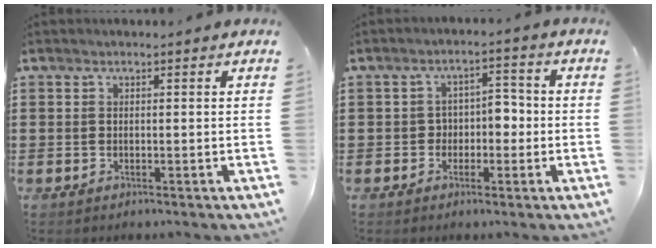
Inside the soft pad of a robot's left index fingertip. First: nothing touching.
{"total": 3.8, "force": [-1.0, 2.9, 2.2], "torque": [-0.044, 0.005, -0.028]}